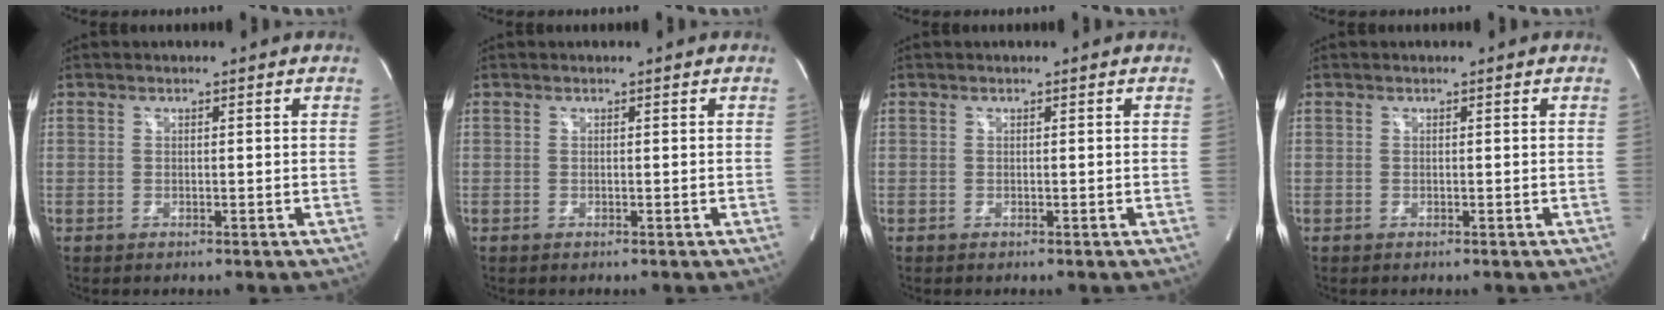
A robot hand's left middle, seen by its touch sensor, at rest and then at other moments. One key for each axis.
{"total": 0.0}
{"total": 0.0}
{"total": 0.0}